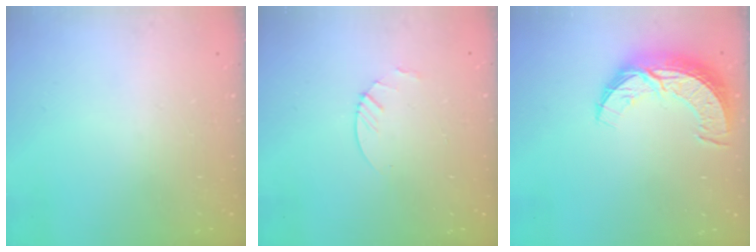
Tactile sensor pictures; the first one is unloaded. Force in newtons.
{"total": 3.0, "press": 3.0, "slide": 0.3}
{"total": 9.7, "press": 9.7, "slide": 0.7}